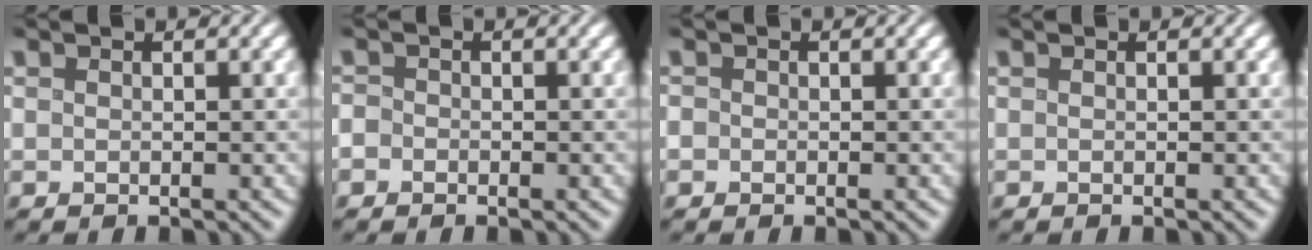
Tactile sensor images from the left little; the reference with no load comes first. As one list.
[{"total": 2.5, "force": [-0.9, 2.3, 0.7], "torque": [0.001, 0.011, -0.037]}, {"total": 1.5, "force": [0.0, 1.4, 0.5], "torque": [-0.001, 0.009, -0.010]}, {"total": 0.0}]